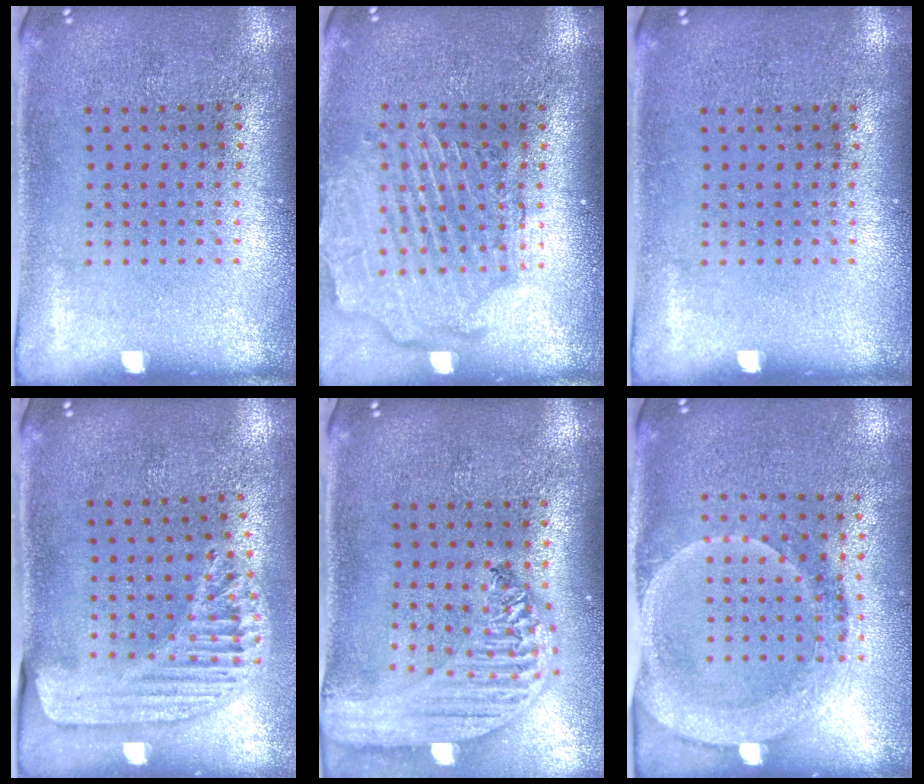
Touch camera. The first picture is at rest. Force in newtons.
{"total": 2.6, "press": 2.2, "slide": 1.4}
{"total": 0.0}
{"total": 1.5, "press": 1.5, "slide": 0.2}
{"total": 3.0, "press": 2.4, "slide": 1.8}
{"total": 1.9, "press": 1.6, "slide": 1.0}